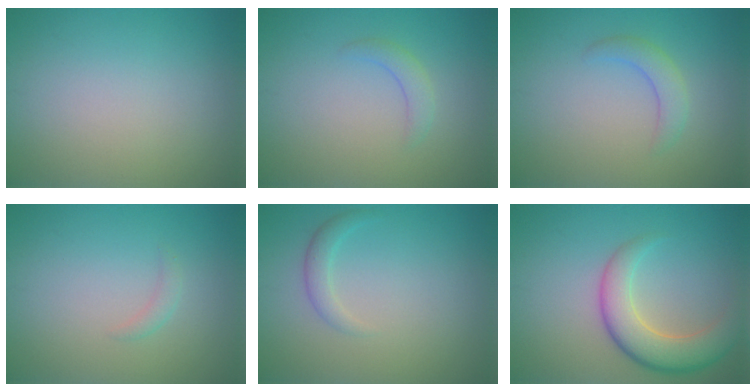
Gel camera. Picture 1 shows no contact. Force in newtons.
{"total": 1.5, "press": 1.5, "slide": 0.2}
{"total": 2.1, "press": 2.1, "slide": 0.2}
{"total": 0.8, "press": 0.8, "slide": 0.0}
{"total": 1.5, "press": 1.5, "slide": 0.0}
{"total": 5.6, "press": 5.6, "slide": 0.3}